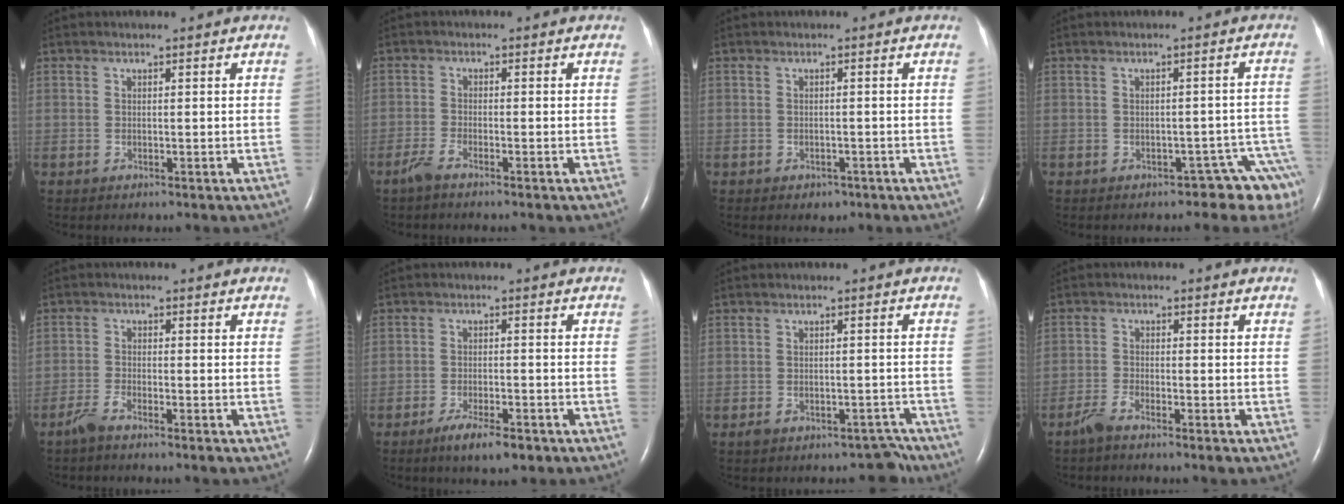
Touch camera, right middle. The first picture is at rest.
{"total": 2.2, "force": [-1.8, 0.0, 1.2], "torque": [-0.035, -0.004, -0.039]}
{"total": 1.5, "force": [-0.9, 1.1, 0.5], "torque": [-0.010, 0.002, -0.007]}
{"total": 5.8, "force": [-4.7, 2.9, 1.8], "torque": [0.010, 0.027, -0.051]}
{"total": 2.8, "force": [-2.4, 0.1, 1.5], "torque": [-0.036, -0.004, -0.050]}
{"total": 5.3, "force": [-3.6, 1.1, 3.8], "torque": [-0.071, -0.007, -0.056]}
{"total": 3.8, "force": [-3.1, 2.0, 0.6], "torque": [0.002, 0.021, -0.037]}
{"total": 2.9, "force": [-2.5, 0.1, 1.5], "torque": [-0.036, -0.003, -0.051]}